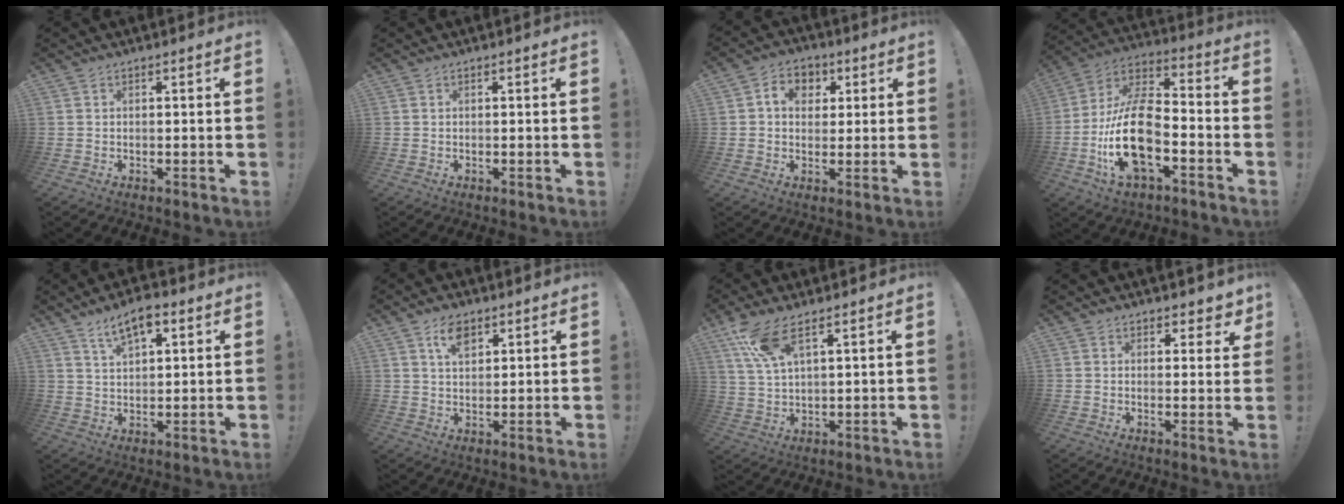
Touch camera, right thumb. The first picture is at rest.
{"total": 0.0}
{"total": 7.7, "force": [2.2, 6.3, 3.9], "torque": [-0.055, 0.002, 0.040]}
{"total": 19.5, "force": [-6.3, 10.0, 15.5], "torque": [-0.308, 0.031, -0.104]}
{"total": 8.1, "force": [5.0, 3.4, 5.4], "torque": [-0.087, -0.014, 0.088]}
{"total": 6.3, "force": [3.6, 3.6, 3.7], "torque": [-0.058, -0.009, 0.062]}
{"total": 8.7, "force": [5.8, 2.3, 6.1], "torque": [-0.122, -0.021, 0.107]}
{"total": 3.4, "force": [2.4, 2.3, 0.9], "torque": [0.011, -0.021, 0.038]}